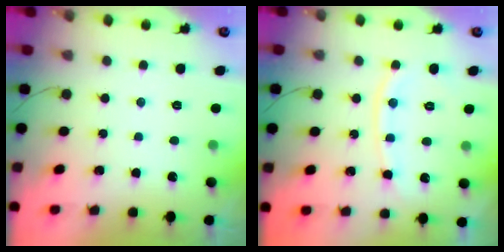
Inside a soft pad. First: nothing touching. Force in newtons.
{"total": 9.8, "press": 9.7, "slide": 1.2}